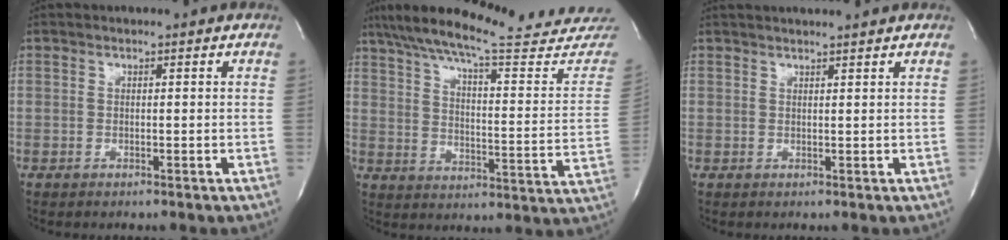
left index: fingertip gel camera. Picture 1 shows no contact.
{"total": 27.7, "force": [24.8, 2.5, 12.1], "torque": [-0.190, -0.062, 0.320]}
{"total": 6.9, "force": [6.5, -0.3, 2.4], "torque": [-0.034, 0.023, 0.080]}